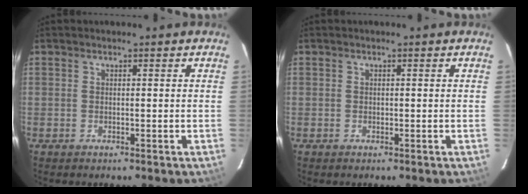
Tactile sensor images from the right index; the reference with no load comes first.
{"total": 0.0}